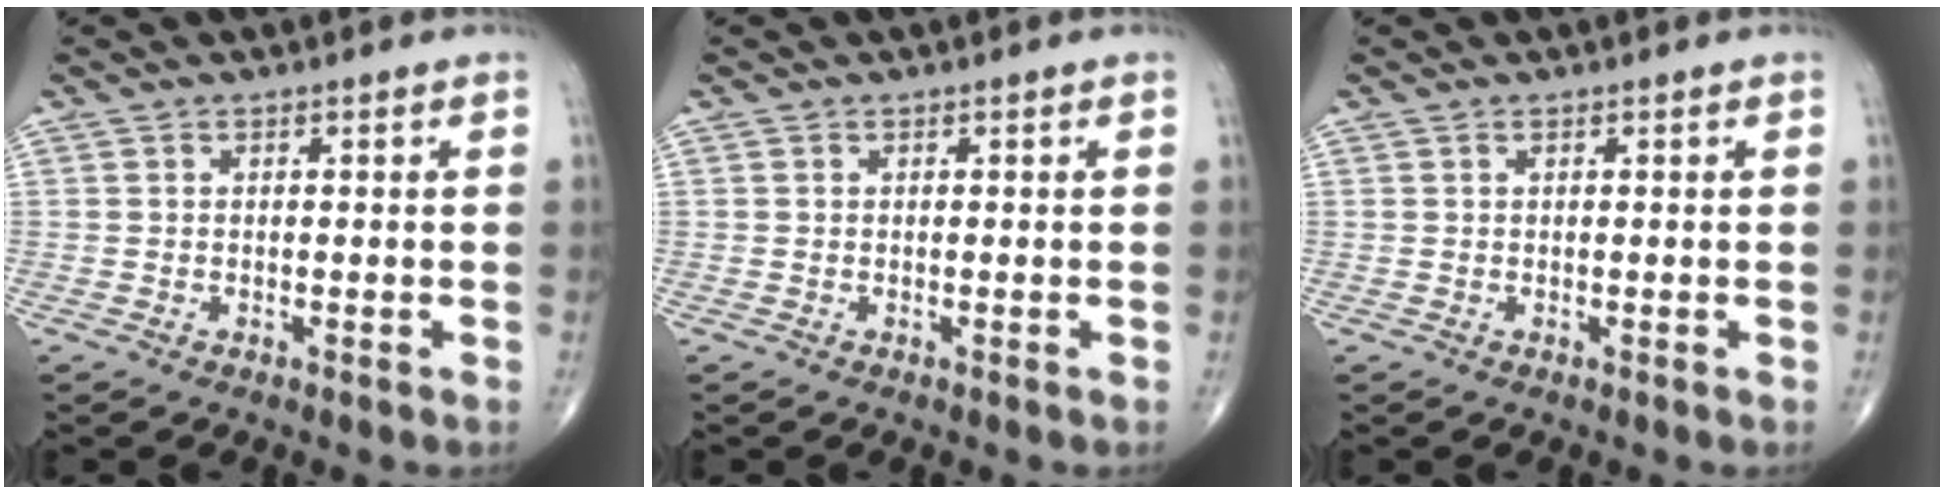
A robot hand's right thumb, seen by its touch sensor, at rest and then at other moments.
{"total": 0.0}
{"total": 0.0}